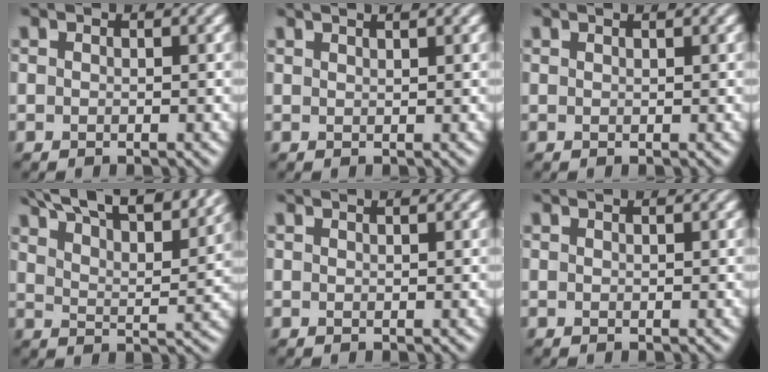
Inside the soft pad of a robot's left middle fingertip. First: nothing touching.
{"total": 2.8, "force": [2.1, 1.0, 1.6], "torque": [0.003, 0.019, -0.001]}
{"total": 1.1, "force": [0.9, 0.3, 0.5], "torque": [0.004, -0.001, 0.002]}
{"total": 15.3, "force": [12.1, 4.6, 8.1], "torque": [-0.118, 0.027, 0.149]}
{"total": 1.5, "force": [1.2, 0.5, 0.8], "torque": [0.004, 0.003, -0.002]}
{"total": 0.8, "force": [0.7, 0.2, 0.3], "torque": [0.001, 0.001, 0.003]}